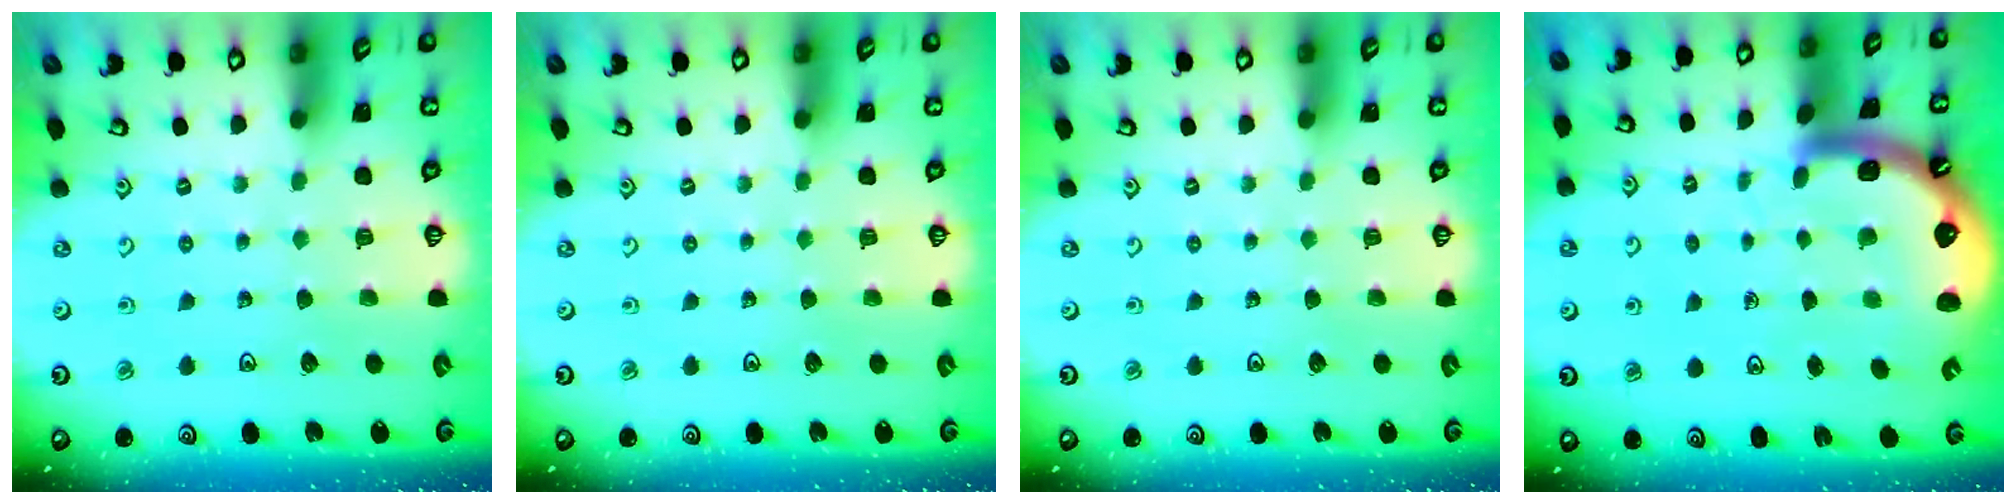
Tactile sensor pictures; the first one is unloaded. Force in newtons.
{"total": 0.0}
{"total": 0.0}
{"total": 4.6, "press": 4.5, "slide": 0.6}